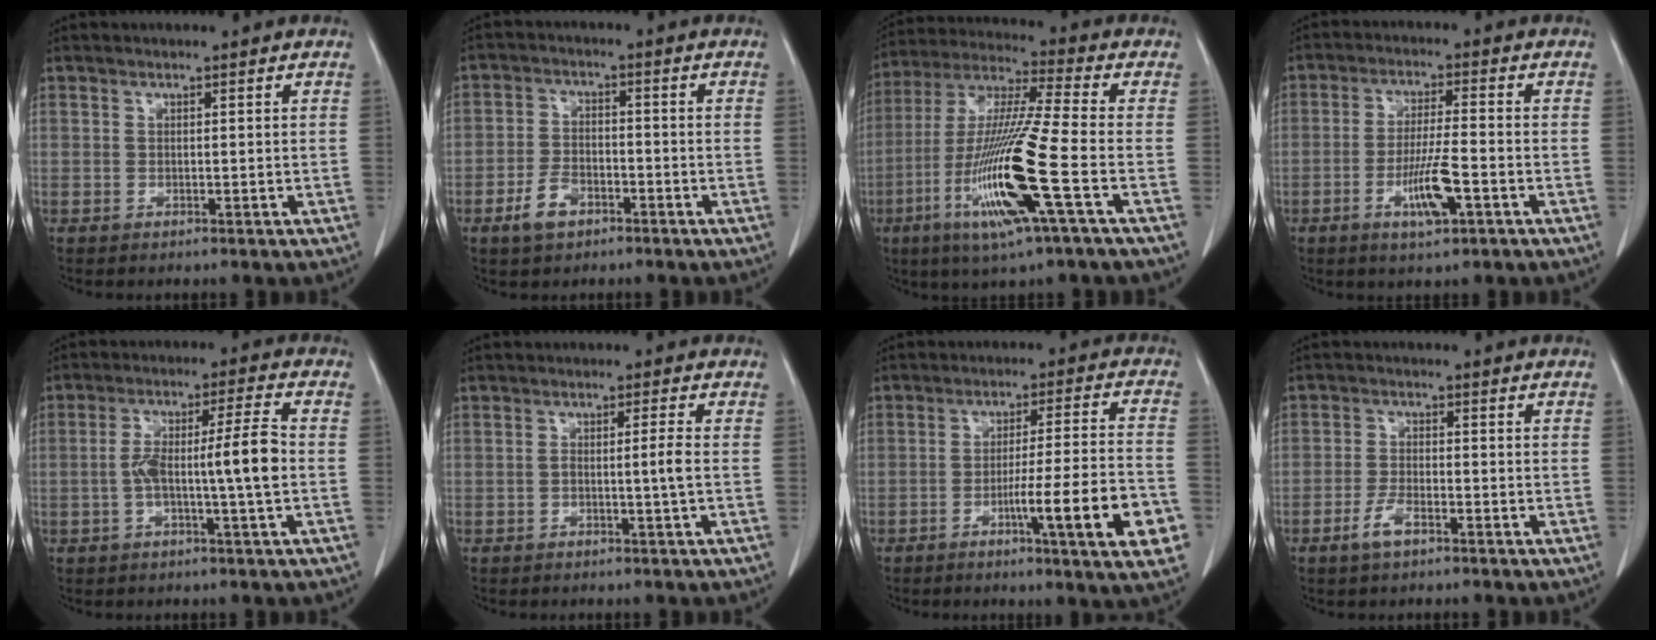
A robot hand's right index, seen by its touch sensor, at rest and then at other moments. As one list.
[{"total": 5.0, "force": [-2.9, 2.8, 3.0], "torque": [-0.062, 0.003, -0.050]}, {"total": 17.5, "force": [-5.8, -0.3, 16.5], "torque": [-0.344, -0.023, -0.117]}, {"total": 7.3, "force": [-2.9, 0.7, 6.6], "torque": [-0.125, -0.008, -0.051]}, {"total": 8.9, "force": [-1.4, -0.2, 8.8], "torque": [-0.159, 0.019, -0.026]}, {"total": 2.4, "force": [-0.6, -0.7, 2.2], "torque": [-0.039, 0.002, -0.010]}, {"total": 14.7, "force": [-5.5, 0.0, 13.6], "torque": [-0.176, -0.006, -0.077]}, {"total": 3.4, "force": [-2.1, 1.0, 2.5], "torque": [-0.053, 0.000, -0.041]}]